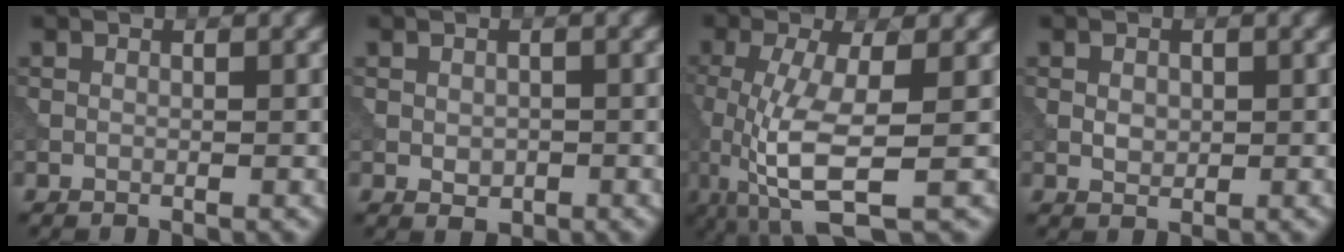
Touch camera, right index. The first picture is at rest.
{"total": 1.2, "force": [-0.2, 0.9, 0.8], "torque": [-0.013, -0.001, -0.003]}
{"total": 6.4, "force": [-2.0, 1.4, 5.9], "torque": [-0.135, -0.009, -0.038]}
{"total": 1.1, "force": [0.2, 0.8, 0.7], "torque": [-0.016, 0.001, 0.004]}